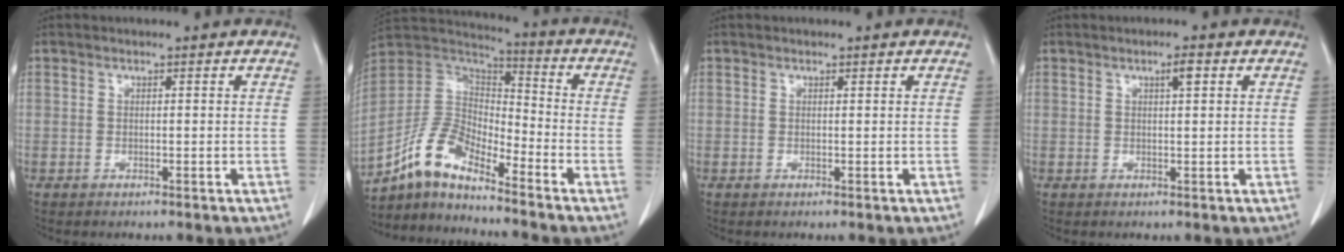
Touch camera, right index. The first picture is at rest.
{"total": 9.9, "force": [-8.0, 2.9, 4.9], "torque": [-0.113, 0.028, -0.159]}
{"total": 0.0}
{"total": 1.8, "force": [0.8, 0.3, 1.6], "torque": [-0.028, 0.001, 0.013]}